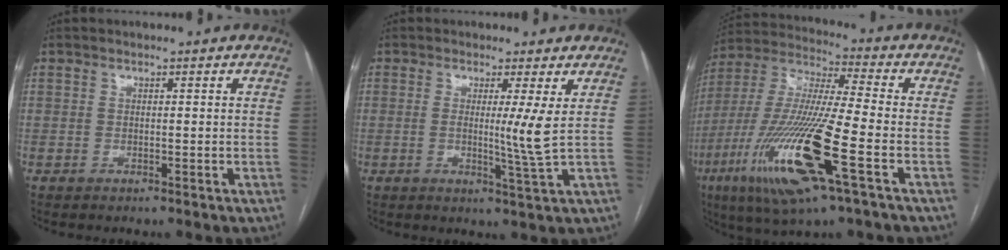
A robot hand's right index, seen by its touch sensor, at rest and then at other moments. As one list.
[{"total": 4.5, "force": [0.5, -1.5, 4.2], "torque": [-0.077, -0.015, 0.009]}, {"total": 20.6, "force": [-7.9, 1.6, 18.9], "torque": [-0.423, -0.034, -0.151]}]